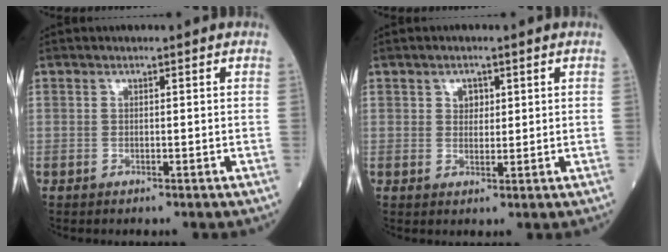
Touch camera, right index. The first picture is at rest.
{"total": 2.1, "force": [0.9, 1.4, 1.2], "torque": [-0.015, 0.001, 0.014]}